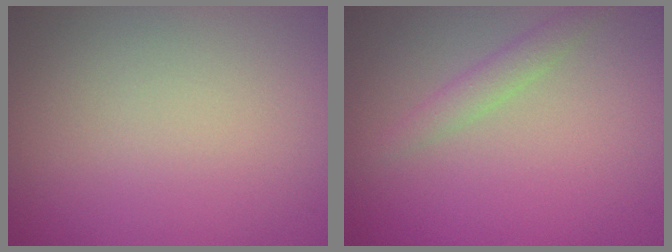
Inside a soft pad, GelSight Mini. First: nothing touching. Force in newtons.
{"total": 1.5, "press": 1.5, "slide": 0.1}